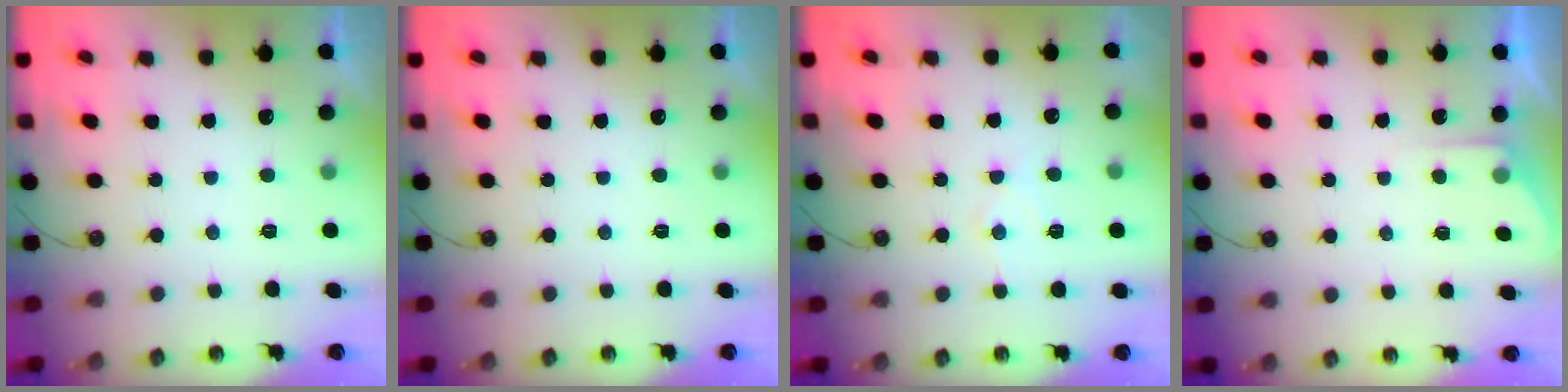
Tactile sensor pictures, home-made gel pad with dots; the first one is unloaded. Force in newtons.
{"total": 0.0}
{"total": 6.2, "press": 6.2, "slide": 0.4}
{"total": 4.3, "press": 4.3, "slide": 0.4}